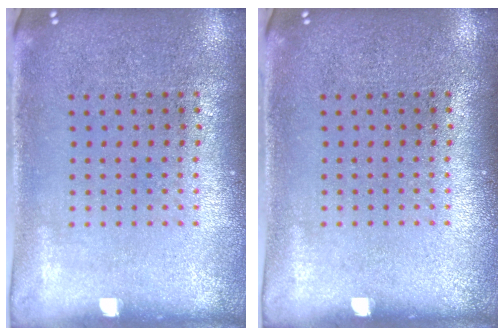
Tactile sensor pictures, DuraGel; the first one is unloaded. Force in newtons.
{"total": 0.0}